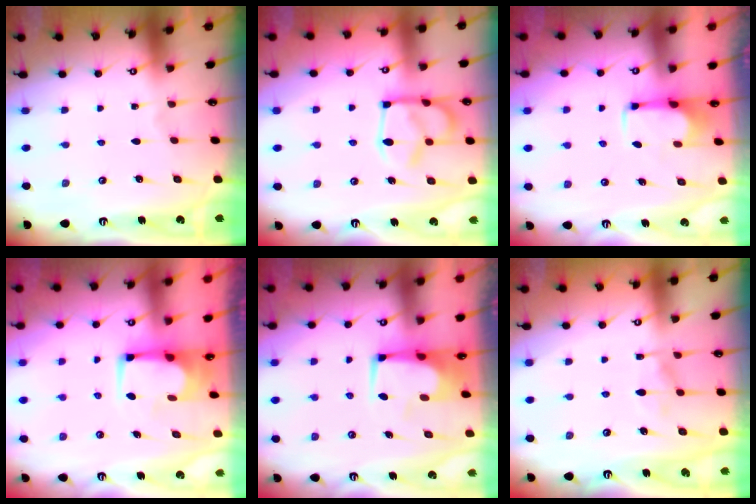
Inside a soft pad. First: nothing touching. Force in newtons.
{"total": 7.8, "press": 7.7, "slide": 1.7}
{"total": 2.6, "press": 2.5, "slide": 0.9}
{"total": 3.0, "press": 3.0, "slide": 0.2}
{"total": 1.5, "press": 1.5, "slide": 0.2}
{"total": 6.5, "press": 6.5, "slide": 1.0}